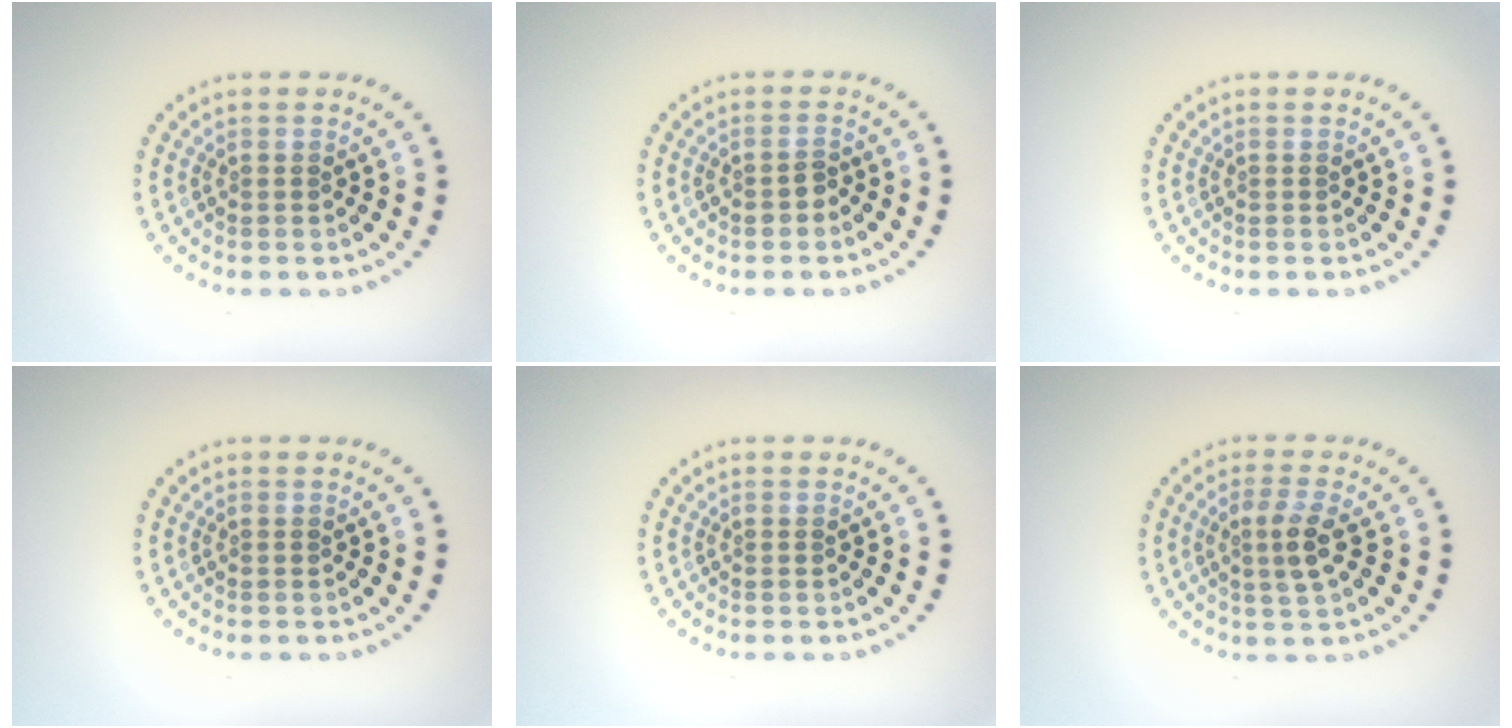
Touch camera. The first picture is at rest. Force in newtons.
{"total": 1.1, "press": 1.1, "slide": 0.4}
{"total": 0.0}
{"total": 0.0}
{"total": 0.0}
{"total": 2.6, "press": 2.4, "slide": 1.0}